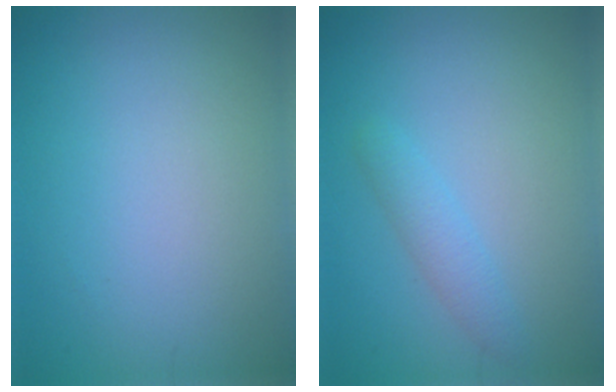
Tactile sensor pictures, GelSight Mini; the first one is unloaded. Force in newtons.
{"total": 1.8, "press": 1.8, "slide": 0.1}